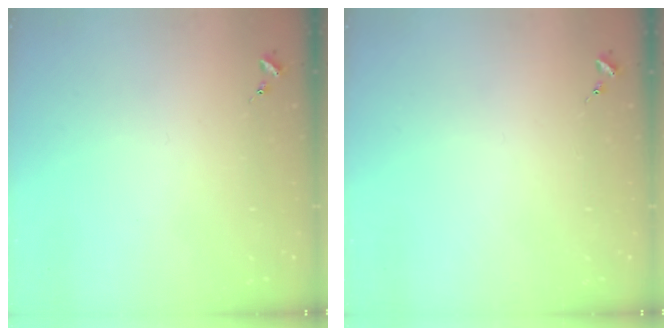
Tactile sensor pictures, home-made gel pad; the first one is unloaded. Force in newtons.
{"total": 0.0}